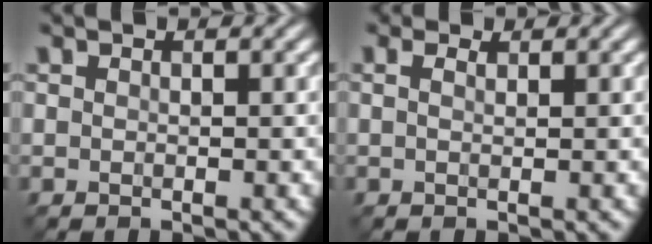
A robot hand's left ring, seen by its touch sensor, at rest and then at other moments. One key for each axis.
{"total": 1.6, "fx": 0.9, "fy": 0.8, "fz": 1.0, "tx": -0.017, "ty": 0.005, "tz": -0.003}